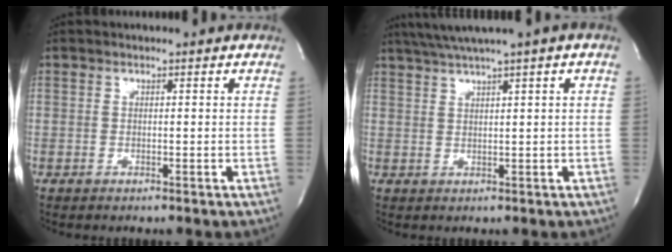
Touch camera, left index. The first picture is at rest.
{"total": 5.9, "force": [4.0, -1.0, 4.3], "torque": [-0.080, 0.023, 0.071]}